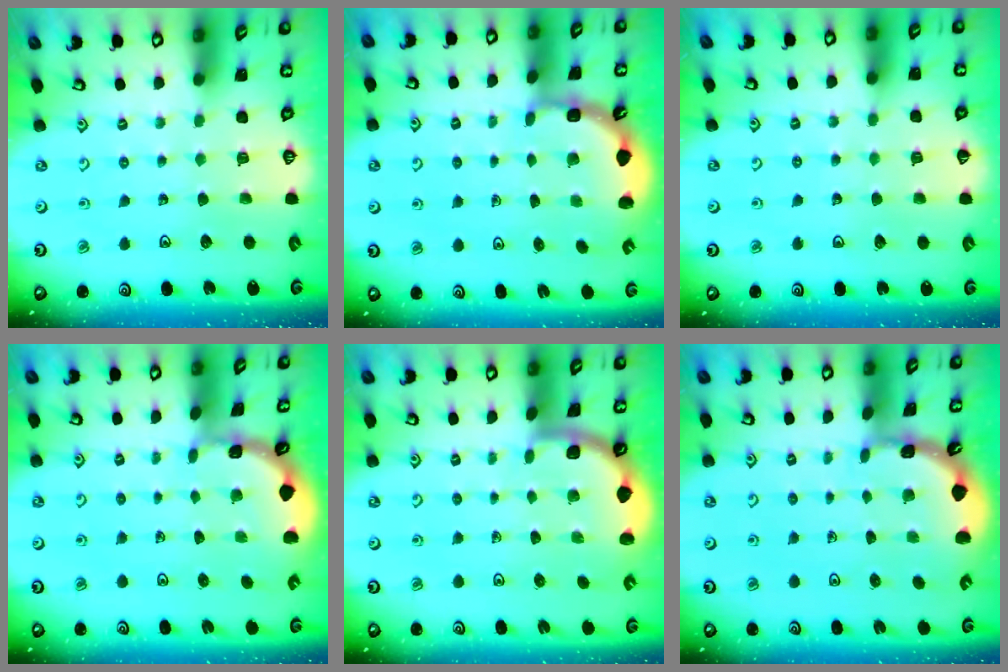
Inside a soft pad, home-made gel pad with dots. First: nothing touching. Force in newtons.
{"total": 2.1, "press": 1.9, "slide": 0.9}
{"total": 2.3, "press": 2.3, "slide": 0.2}
{"total": 1.2, "press": 1.1, "slide": 0.1}
{"total": 1.7, "press": 1.7, "slide": 0.1}
{"total": 1.6, "press": 1.6, "slide": 0.3}